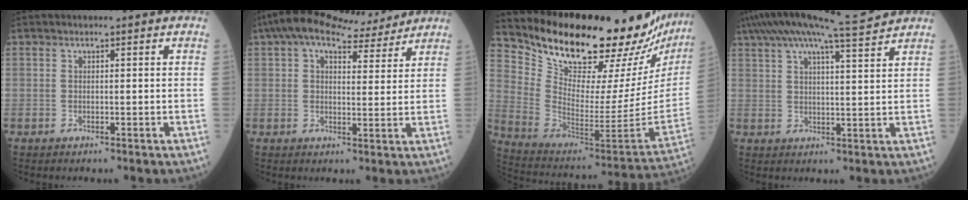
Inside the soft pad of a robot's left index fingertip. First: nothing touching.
{"total": 11.9, "force": [9.9, 3.2, 5.7], "torque": [-0.095, 0.034, 0.142]}
{"total": 28.9, "force": [25.9, 4.5, 12.0], "torque": [-0.210, -0.117, 0.364]}
{"total": 14.2, "force": [12.7, -1.0, 6.4], "torque": [-0.119, -0.004, 0.195]}